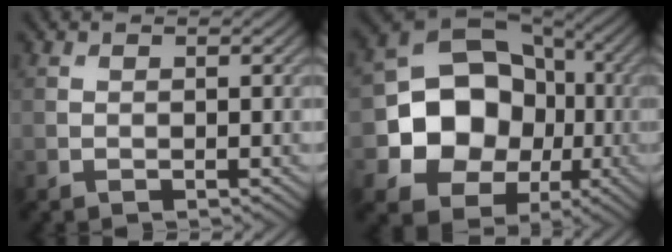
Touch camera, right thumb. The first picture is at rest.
{"total": 13.6, "force": [-1.9, 11.5, 7.1], "torque": [-0.145, -0.011, -0.051]}